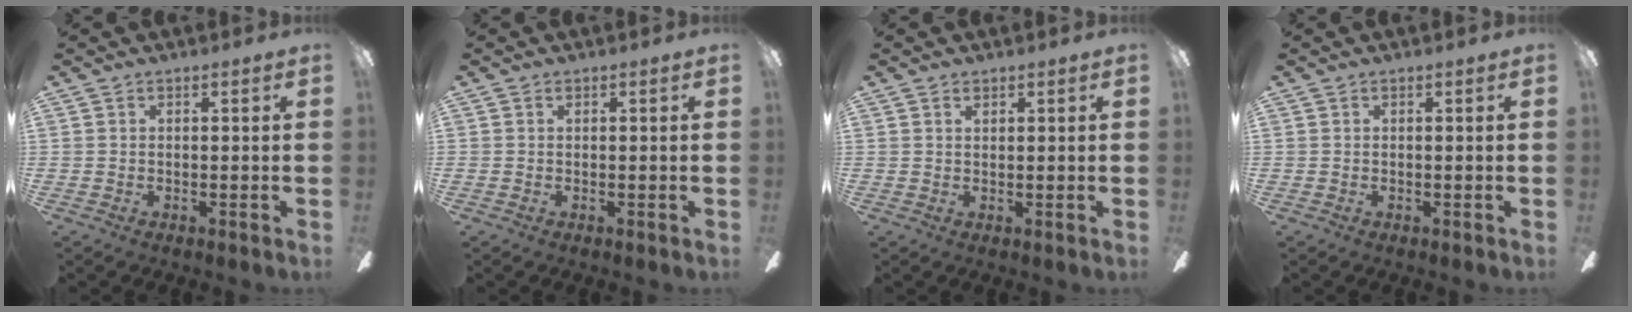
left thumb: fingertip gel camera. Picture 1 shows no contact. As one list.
[{"total": 0.0}, {"total": 1.0, "force": [0.7, 0.5, 0.4], "torque": [-0.010, 0.001, 0.013]}, {"total": 0.0}]